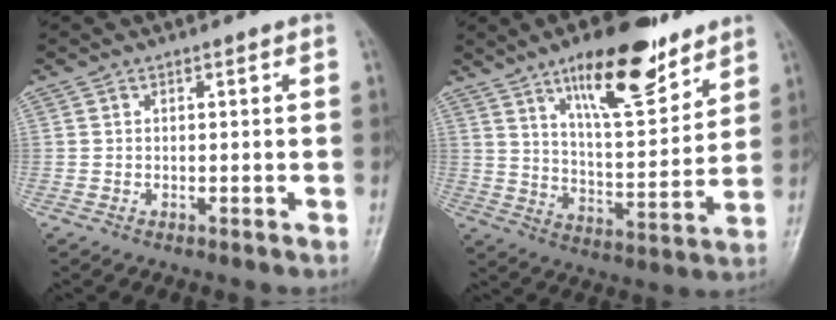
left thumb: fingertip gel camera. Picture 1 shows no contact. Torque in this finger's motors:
{"motor_torque": [0.84, 0.57, 1.49, -1.28, 0.16]}